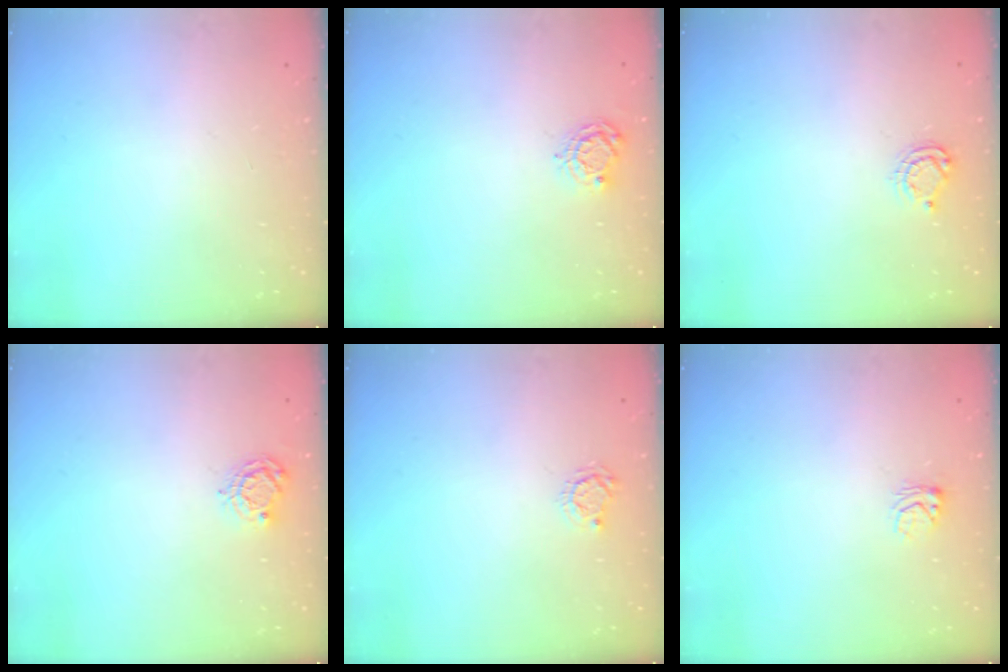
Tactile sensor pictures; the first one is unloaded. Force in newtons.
{"total": 5.1, "press": 5.1, "slide": 0.4}
{"total": 5.8, "press": 5.8, "slide": 0.7}
{"total": 5.1, "press": 5.1, "slide": 0.4}
{"total": 3.4, "press": 3.4, "slide": 0.4}
{"total": 3.9, "press": 3.9, "slide": 0.2}